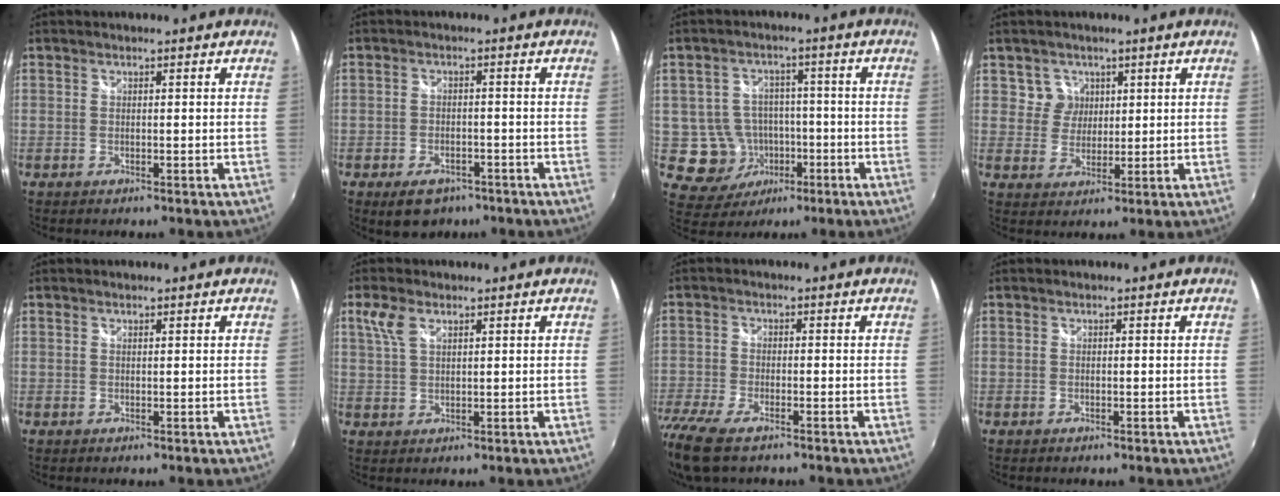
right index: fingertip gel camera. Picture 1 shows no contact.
{"total": 6.5, "force": [-4.4, 3.8, 2.9], "torque": [-0.065, -0.004, -0.059]}
{"total": 9.5, "force": [-2.8, 8.8, 2.5], "torque": [-0.072, 0.016, -0.025]}
{"total": 4.2, "force": [1.6, 3.9, 0.2], "torque": [0.004, 0.011, 0.028]}
{"total": 0.0}
{"total": 4.1, "force": [2.2, 2.0, 2.9], "torque": [-0.064, 0.008, 0.044]}
{"total": 12.7, "force": [-9.1, 4.4, 7.6], "torque": [-0.186, -0.061, -0.168]}
{"total": 0.0}